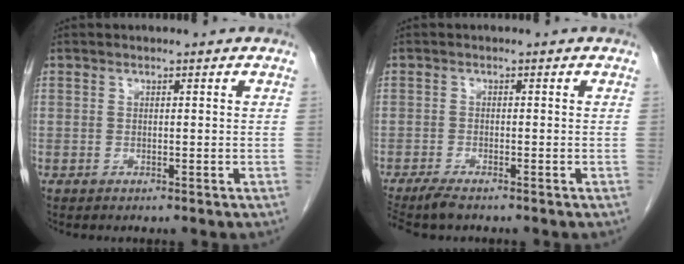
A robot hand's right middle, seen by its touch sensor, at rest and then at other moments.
{"total": 4.4, "force": [-3.7, 0.8, 2.3], "torque": [-0.042, -0.012, -0.061]}